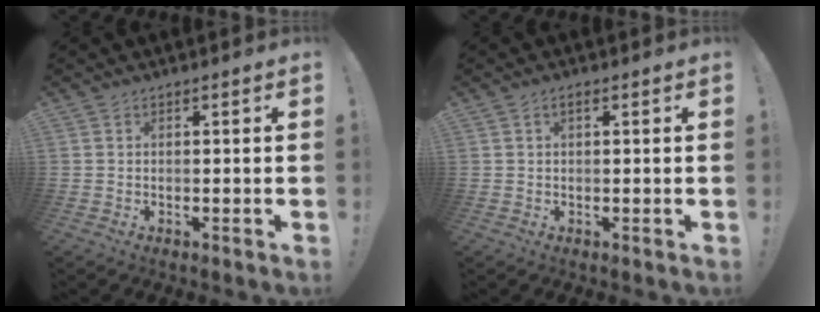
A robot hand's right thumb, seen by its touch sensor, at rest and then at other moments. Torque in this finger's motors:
{"motor_torque": [-0.33, 0.23, -0.08, 0.10, 0.00]}